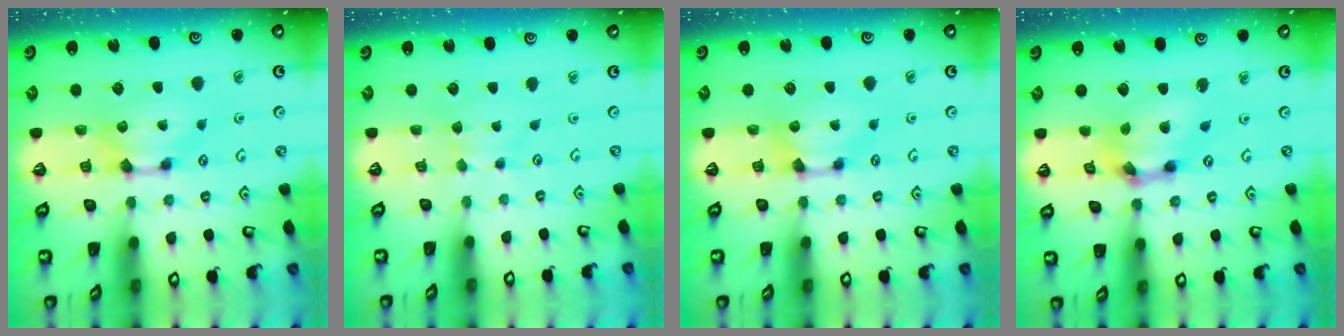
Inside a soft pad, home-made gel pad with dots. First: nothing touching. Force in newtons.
{"total": 2.3, "press": 2.2, "slide": 0.5}
{"total": 0.5, "press": 0.2, "slide": 0.5}
{"total": 6.4, "press": 6.0, "slide": 2.0}